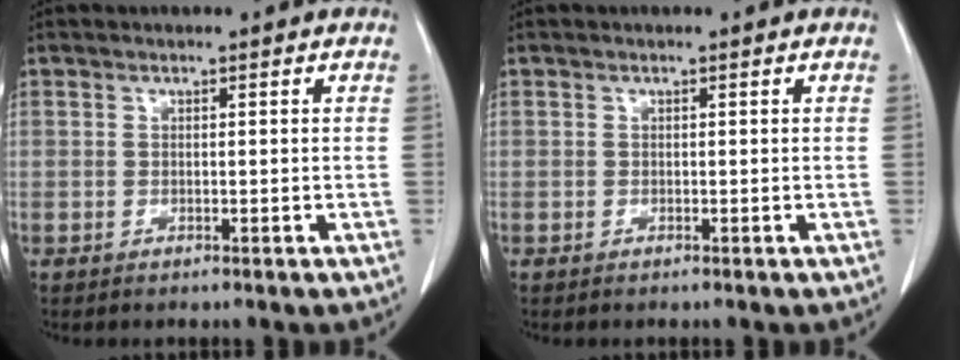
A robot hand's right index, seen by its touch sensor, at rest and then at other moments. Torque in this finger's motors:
{"motor_torque": [-0.04, 0.00, -0.01, 0.00]}